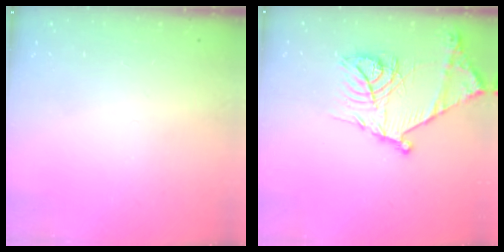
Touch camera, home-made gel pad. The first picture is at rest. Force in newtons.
{"total": 18.7, "press": 18.6, "slide": 1.4}